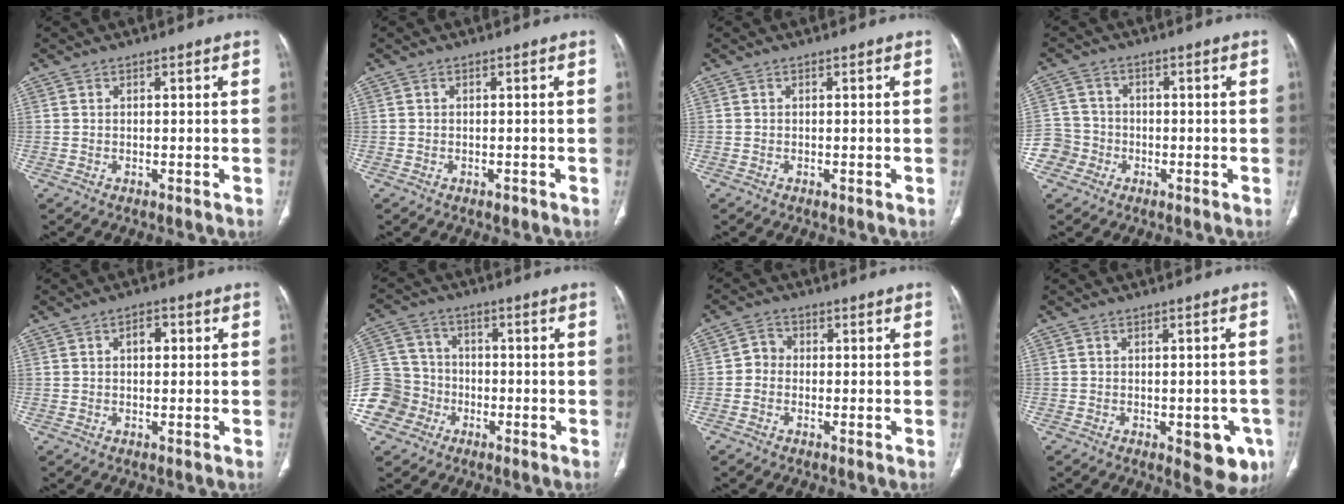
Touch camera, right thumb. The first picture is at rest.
{"total": 0.8, "force": [-0.6, 0.4, 0.3], "torque": [-0.001, 0.000, -0.007]}
{"total": 0.0}
{"total": 5.6, "force": [-2.4, 5.1, 0.0], "torque": [0.022, 0.019, -0.051]}
{"total": 3.3, "force": [0.8, 2.0, 2.4], "torque": [-0.025, 0.006, 0.013]}
{"total": 12.4, "force": [-5.0, 11.1, 2.5], "torque": [-0.047, 0.050, -0.090]}
{"total": 2.8, "force": [-0.6, 2.5, 1.1], "torque": [-0.004, 0.008, -0.022]}
{"total": 7.3, "force": [-2.9, 3.6, 5.7], "torque": [-0.035, 0.001, -0.029]}